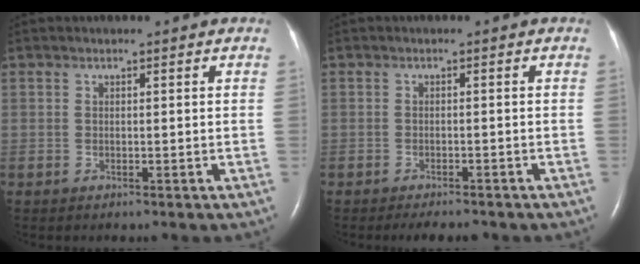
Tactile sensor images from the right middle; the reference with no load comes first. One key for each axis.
{"total": 3.9, "fx": -3.4, "fy": 0.9, "fz": 1.7, "tx": -0.020, "ty": -0.005, "tz": -0.045}